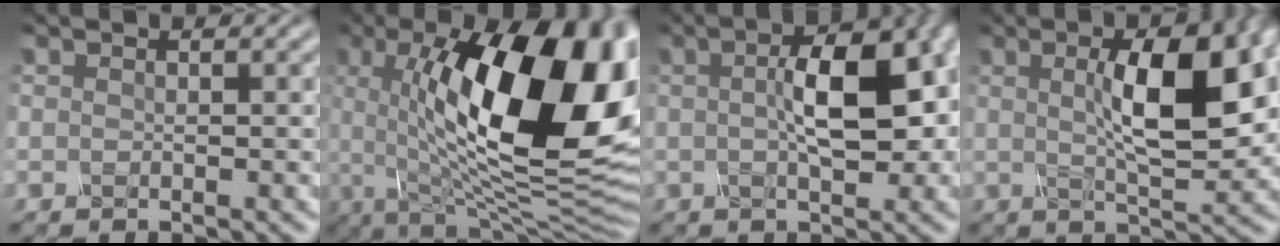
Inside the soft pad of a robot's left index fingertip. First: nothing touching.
{"total": 18.2, "force": [3.0, 7.2, 16.5], "torque": [-0.226, 0.010, 0.042]}
{"total": 8.8, "force": [1.0, 3.3, 8.0], "torque": [-0.117, 0.015, 0.009]}
{"total": 9.8, "force": [1.8, 3.0, 9.1], "torque": [-0.130, 0.009, 0.027]}